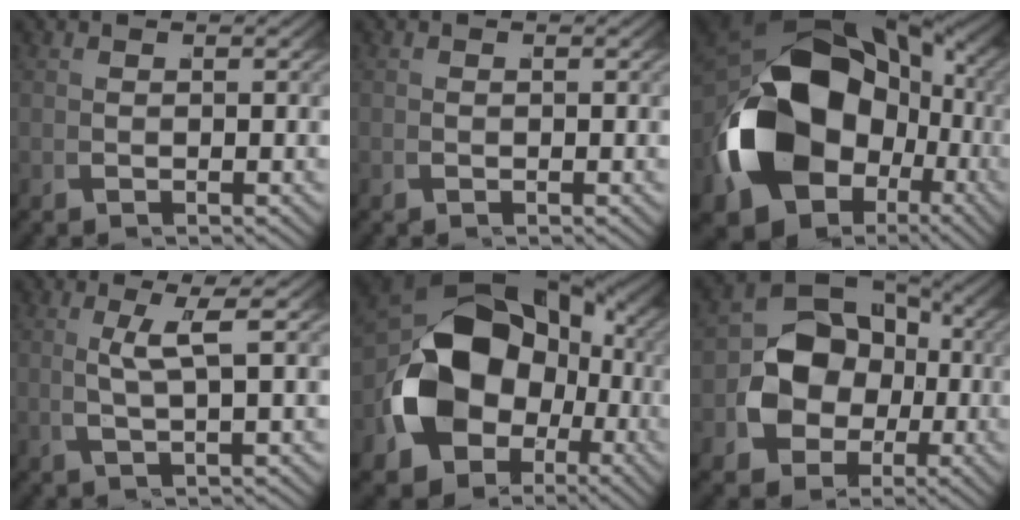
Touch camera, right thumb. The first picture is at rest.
{"total": 0.0}
{"total": 20.8, "force": [-2.4, 14.0, 15.1], "torque": [-0.306, -0.064, -0.012]}
{"total": 3.4, "force": [1.0, 0.4, 3.2], "torque": [-0.068, 0.004, 0.023]}
{"total": 16.7, "force": [-2.1, 12.2, 11.2], "torque": [-0.236, -0.052, -0.013]}
{"total": 11.8, "force": [-1.1, 9.2, 7.4], "torque": [-0.154, -0.038, -0.004]}